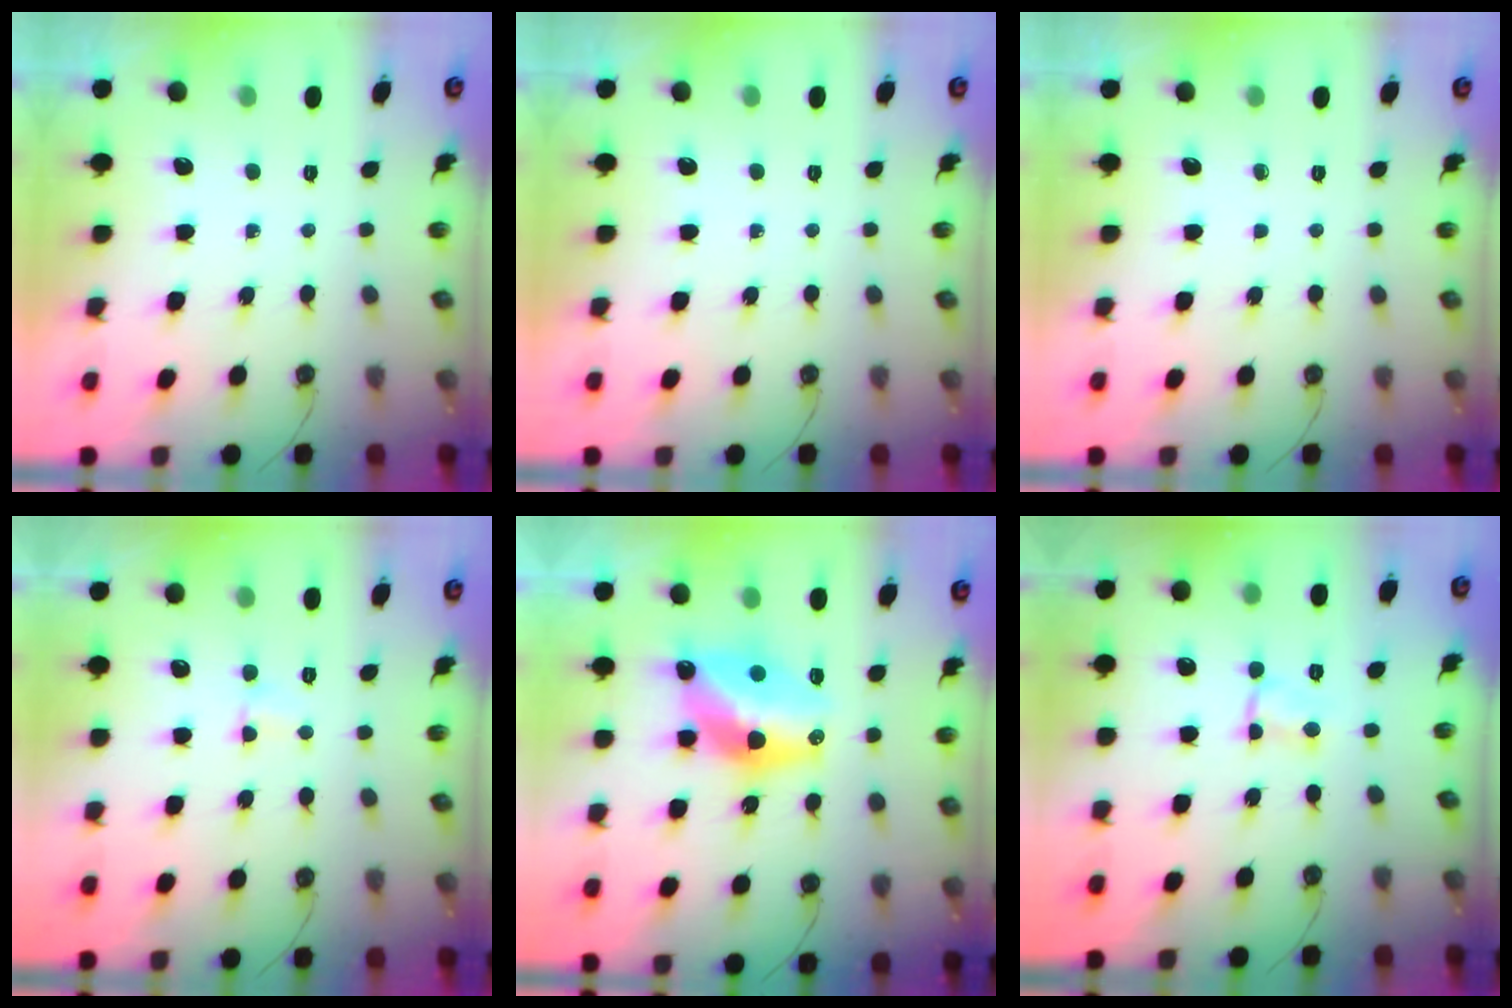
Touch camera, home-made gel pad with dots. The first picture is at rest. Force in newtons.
{"total": 0.0}
{"total": 0.0}
{"total": 1.1, "press": 1.0, "slide": 0.3}
{"total": 14.7, "press": 14.7, "slide": 1.0}
{"total": 1.9, "press": 1.9, "slide": 0.0}